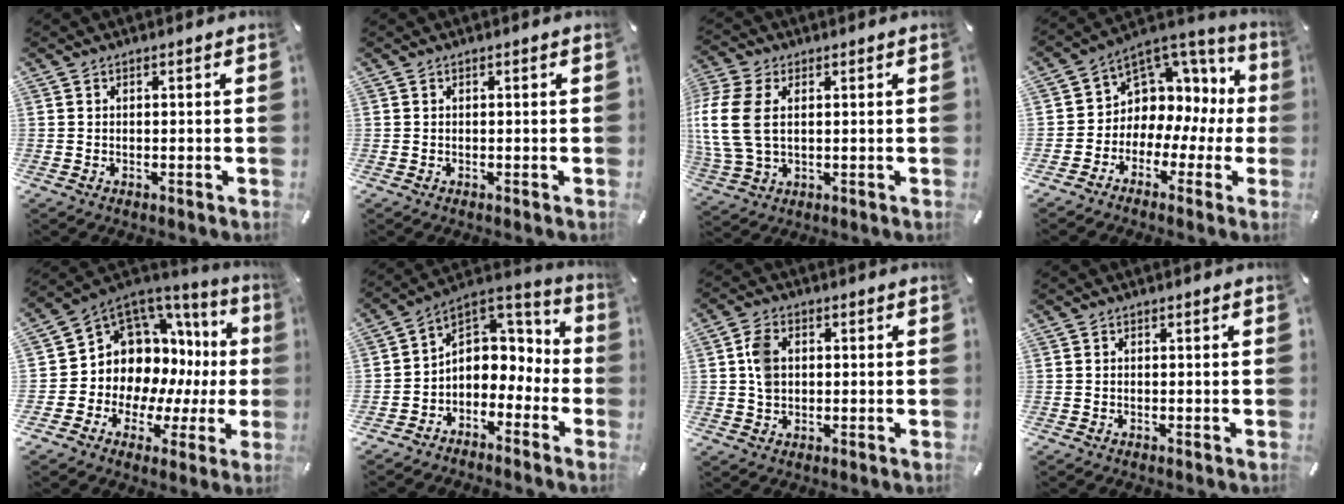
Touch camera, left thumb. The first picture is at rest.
{"total": 0.0}
{"total": 11.1, "force": [1.9, 7.5, 7.9], "torque": [-0.199, 0.000, 0.034]}
{"total": 6.8, "force": [1.6, 6.3, 1.8], "torque": [-0.028, -0.042, 0.028]}
{"total": 10.8, "force": [3.4, 9.4, 4.0], "torque": [-0.074, -0.063, 0.077]}
{"total": 8.0, "force": [-0.5, 7.4, 3.1], "torque": [-0.052, -0.002, -0.003]}
{"total": 5.2, "force": [0.6, 4.0, 3.2], "torque": [-0.056, 0.008, 0.011]}
{"total": 0.0}